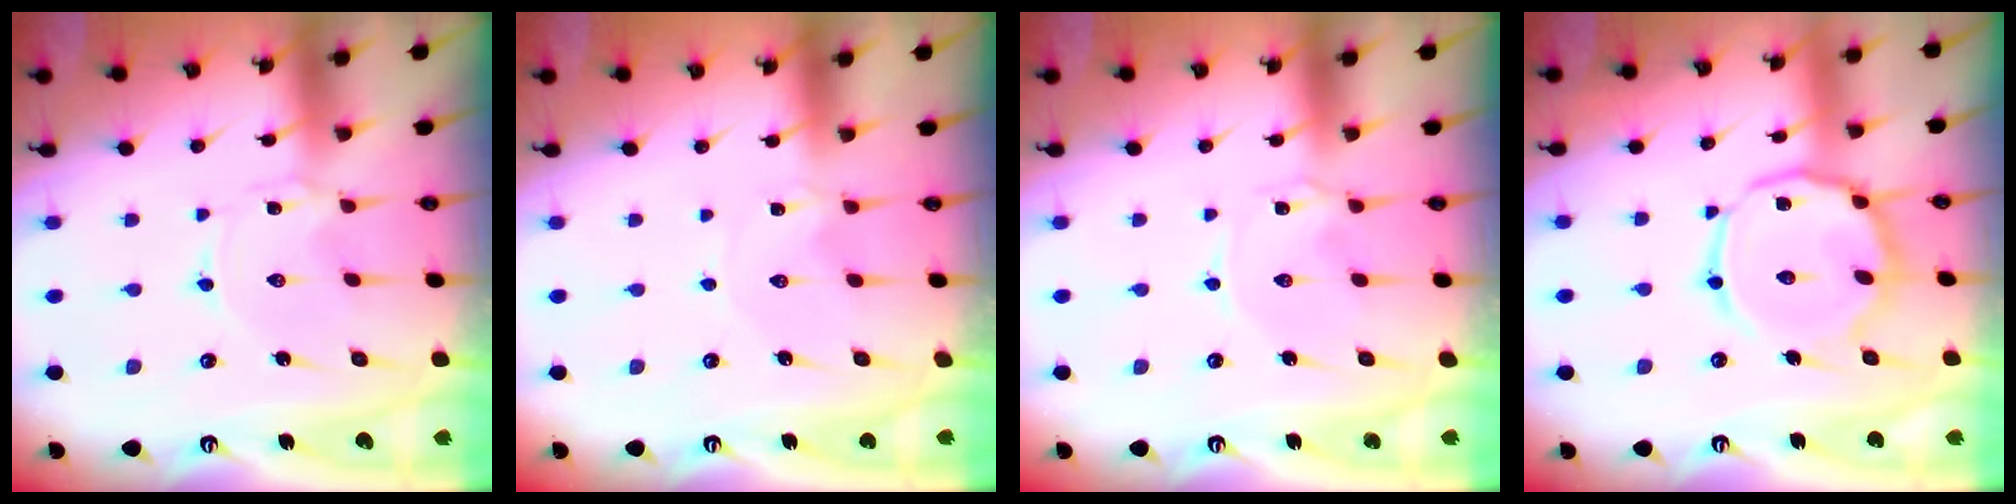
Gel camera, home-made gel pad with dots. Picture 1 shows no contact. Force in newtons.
{"total": 0.0}
{"total": 0.6, "press": 0.5, "slide": 0.2}
{"total": 15.0, "press": 14.9, "slide": 1.0}